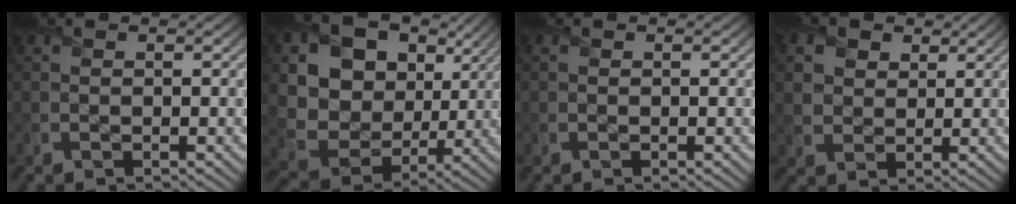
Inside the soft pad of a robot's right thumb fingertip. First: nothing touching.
{"total": 15.5, "force": [5.9, 12.4, 7.3], "torque": [-0.222, 0.038, 0.132]}
{"total": 0.0}
{"total": 4.7, "force": [2.5, 3.4, 2.0], "torque": [-0.073, -0.005, 0.051]}